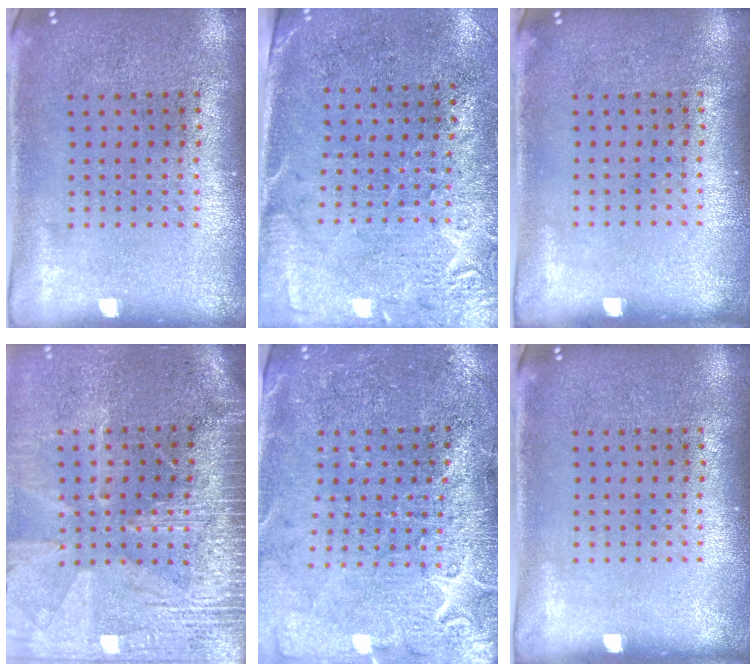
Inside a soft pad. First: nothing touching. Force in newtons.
{"total": 2.7, "press": 2.4, "slide": 1.2}
{"total": 0.0}
{"total": 3.6, "press": 3.3, "slide": 1.6}
{"total": 3.1, "press": 3.1, "slide": 0.6}
{"total": 0.0}